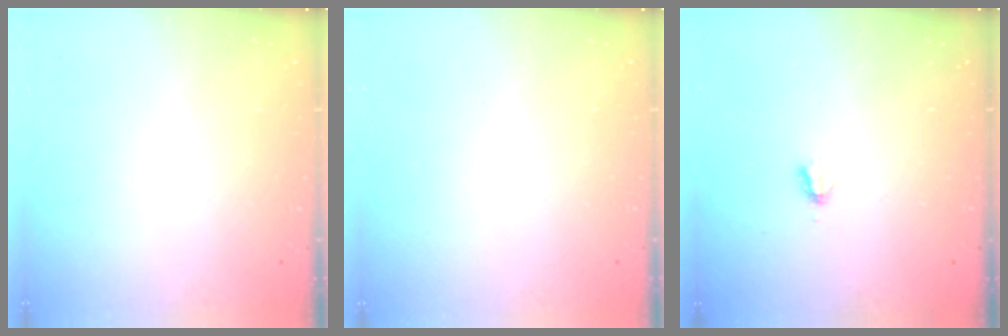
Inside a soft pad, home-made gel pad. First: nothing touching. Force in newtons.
{"total": 0.0}
{"total": 1.9, "press": 1.8, "slide": 0.4}